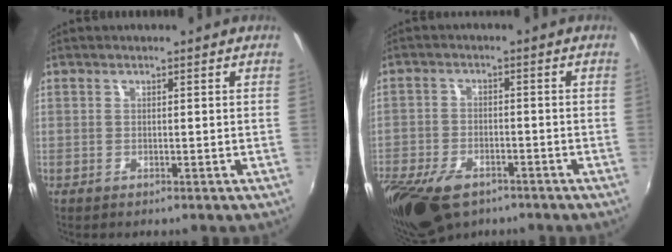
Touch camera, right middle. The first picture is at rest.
{"total": 14.7, "force": [-9.6, 7.6, 8.1], "torque": [-0.211, -0.042, -0.170]}